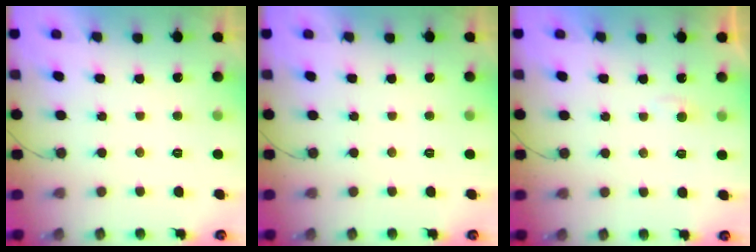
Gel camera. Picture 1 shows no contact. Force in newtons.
{"total": 0.0}
{"total": 2.4, "press": 2.4, "slide": 0.2}